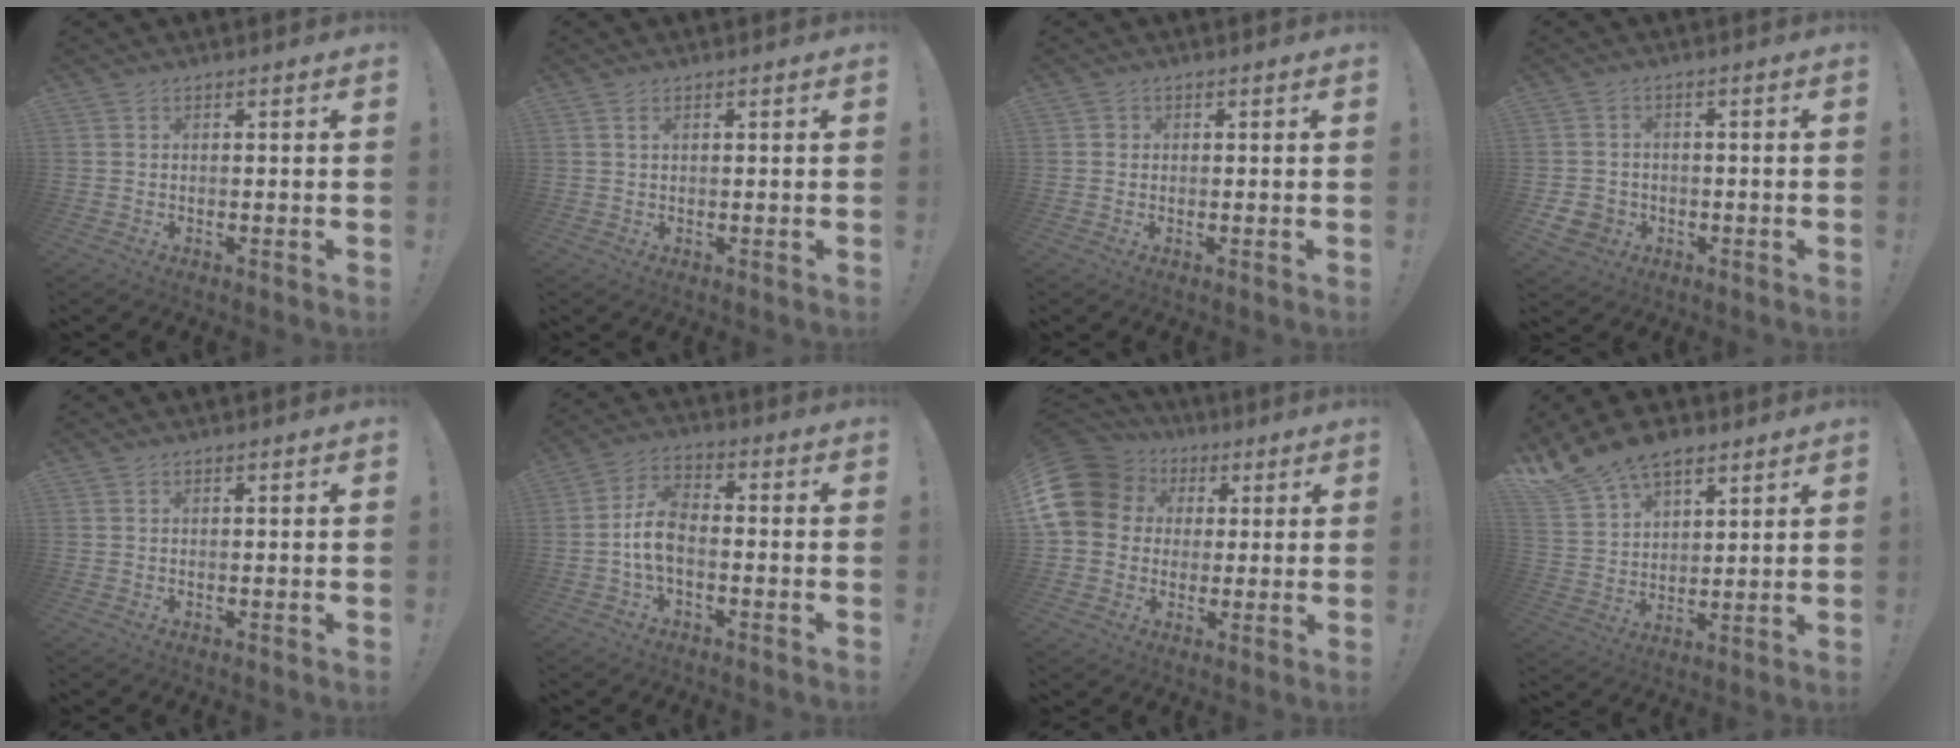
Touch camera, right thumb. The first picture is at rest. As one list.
[{"total": 1.1, "force": [0.7, 0.3, 0.8], "torque": [-0.011, -0.001, 0.011]}, {"total": 0.9, "force": [0.2, 0.9, 0.2], "torque": [0.003, 0.001, 0.002]}, {"total": 5.5, "force": [-2.2, 4.7, 1.9], "torque": [-0.045, 0.014, -0.038]}, {"total": 0.0}, {"total": 8.8, "force": [-1.9, 4.9, 7.0], "torque": [-0.155, 0.007, -0.033]}, {"total": 15.8, "force": [3.9, 13.1, 7.8], "torque": [-0.156, -0.004, 0.080]}, {"total": 13.5, "force": [10.2, 7.2, 5.2], "torque": [-0.106, -0.064, 0.196]}]